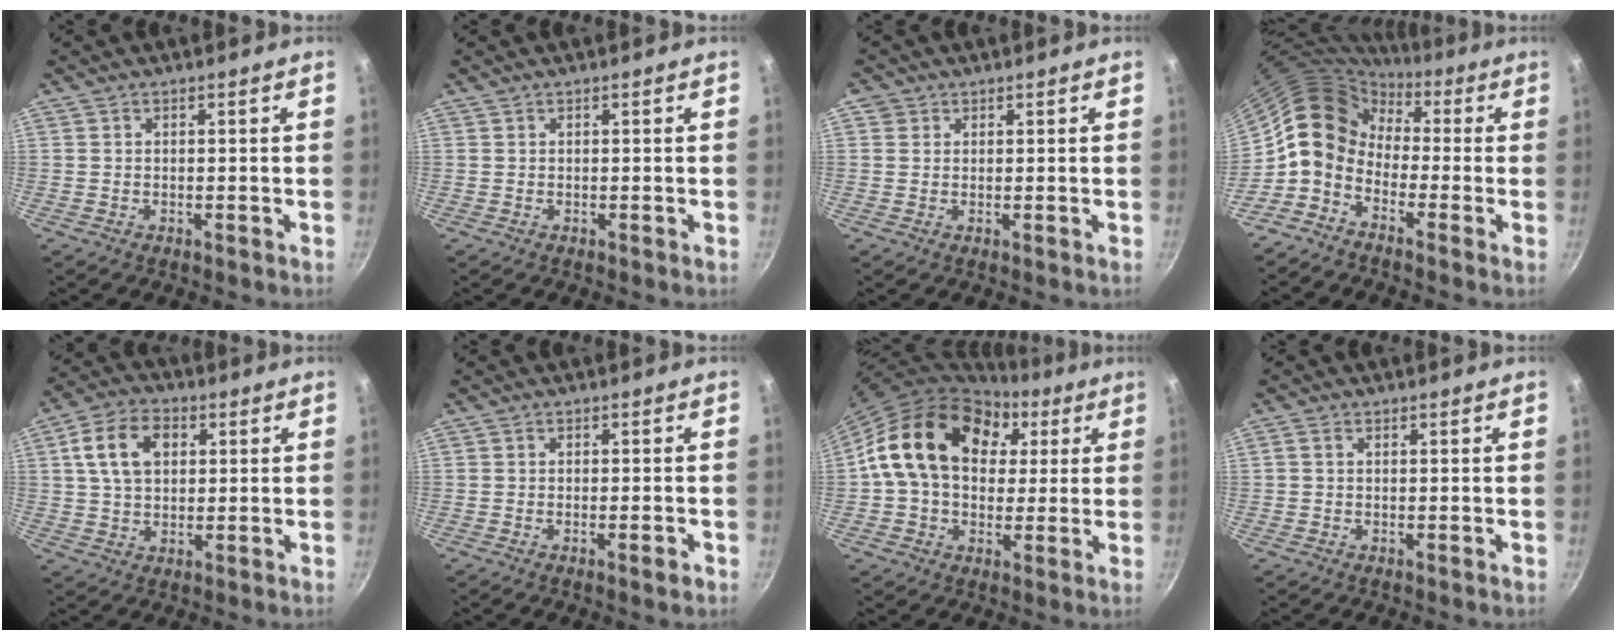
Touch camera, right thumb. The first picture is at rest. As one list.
[{"total": 0.0}, {"total": 1.8, "force": [0.6, 1.6, 0.3], "torque": [0.010, 0.004, 0.006]}, {"total": 9.7, "force": [-1.2, 7.8, 5.7], "torque": [-0.075, 0.040, -0.049]}, {"total": 10.9, "force": [2.9, 7.4, 7.3], "torque": [-0.118, 0.012, 0.044]}, {"total": 2.4, "force": [-1.1, 0.6, 2.0], "torque": [-0.034, 0.008, -0.019]}, {"total": 20.1, "force": [5.3, 14.8, 12.5], "torque": [-0.188, 0.019, 0.078]}, {"total": 1.1, "force": [0.1, 0.8, 0.7], "torque": [-0.014, 0.006, 0.001]}]